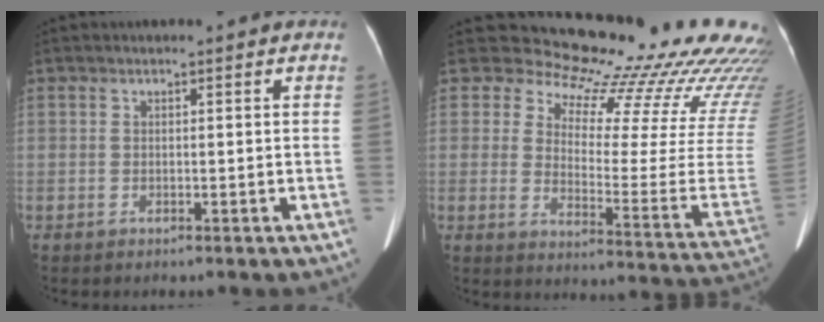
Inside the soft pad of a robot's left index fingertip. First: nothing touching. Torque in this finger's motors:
{"motor_torque": [-0.61, -1.47, -0.15, -0.14]}